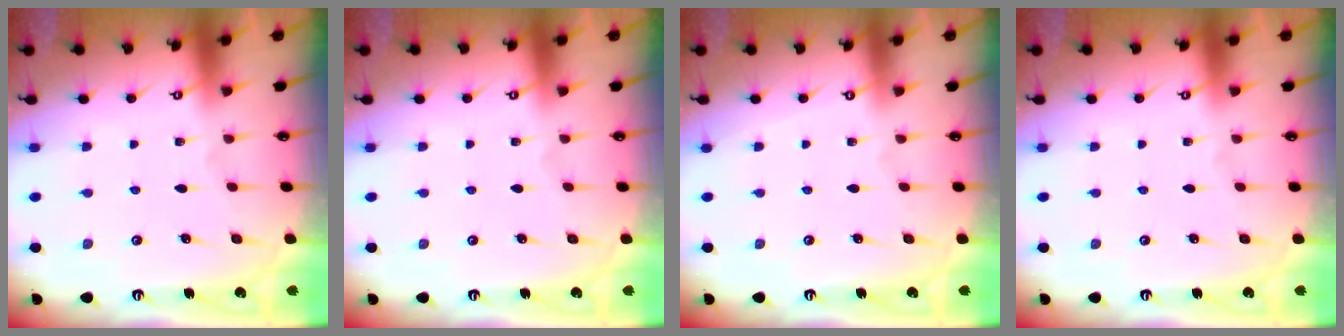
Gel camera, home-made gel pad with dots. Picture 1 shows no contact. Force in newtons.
{"total": 0.0}
{"total": 0.0}
{"total": 0.0}